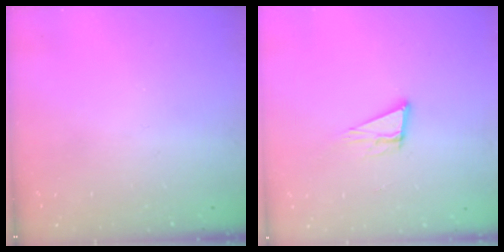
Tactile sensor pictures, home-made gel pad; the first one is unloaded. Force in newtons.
{"total": 10.3, "press": 9.7, "slide": 3.3}